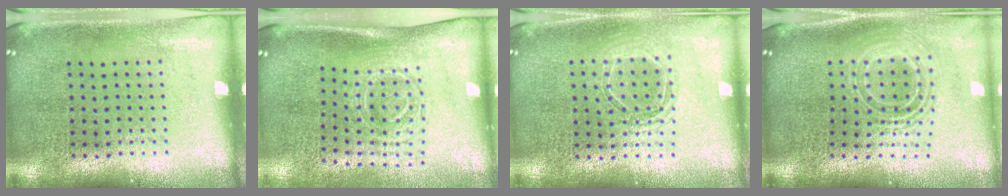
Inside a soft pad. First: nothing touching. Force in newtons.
{"total": 1.7, "press": 1.3, "slide": 1.2}
{"total": 1.5, "press": 1.3, "slide": 0.7}
{"total": 2.1, "press": 1.5, "slide": 1.5}